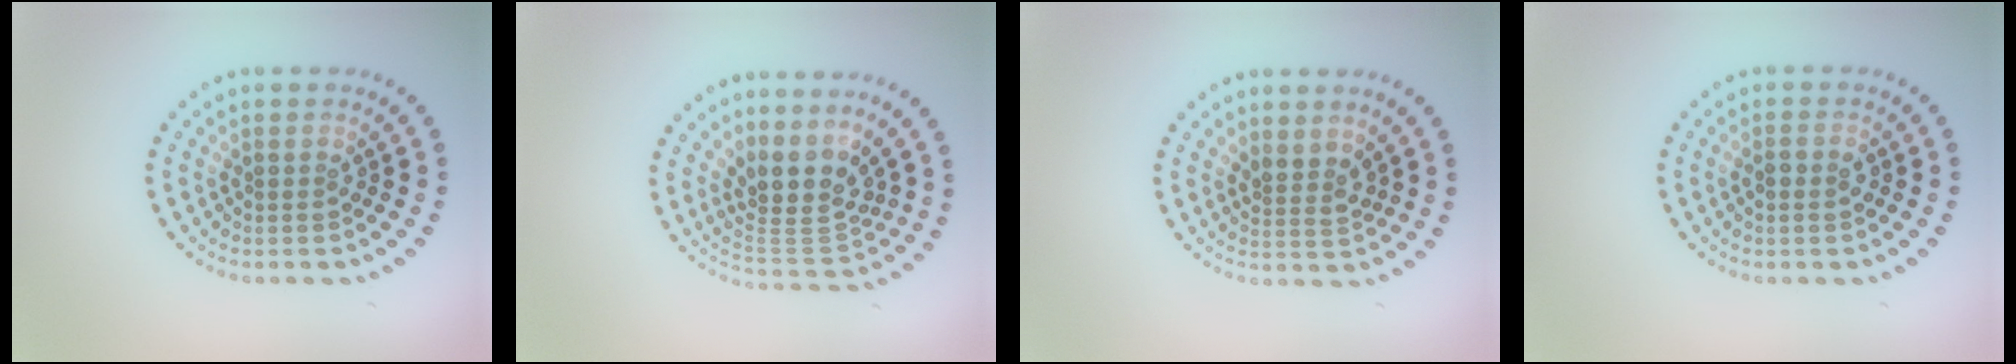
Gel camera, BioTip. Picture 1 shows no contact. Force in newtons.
{"total": 4.5, "press": 3.5, "slide": 2.8}
{"total": 1.8, "press": 1.3, "slide": 1.2}
{"total": 1.4, "press": 1.4, "slide": 0.5}